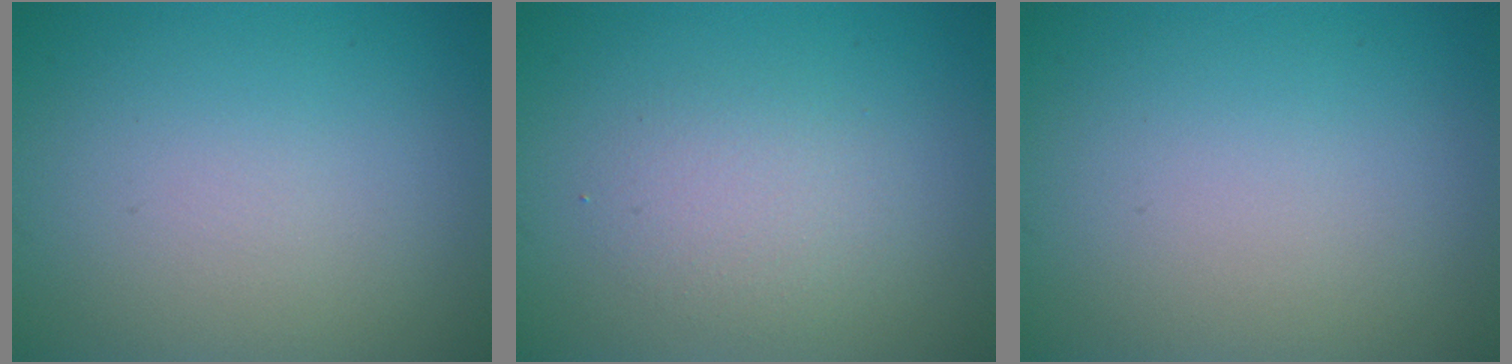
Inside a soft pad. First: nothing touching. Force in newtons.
{"total": 2.1, "press": 2.1, "slide": 0.2}
{"total": 0.0}